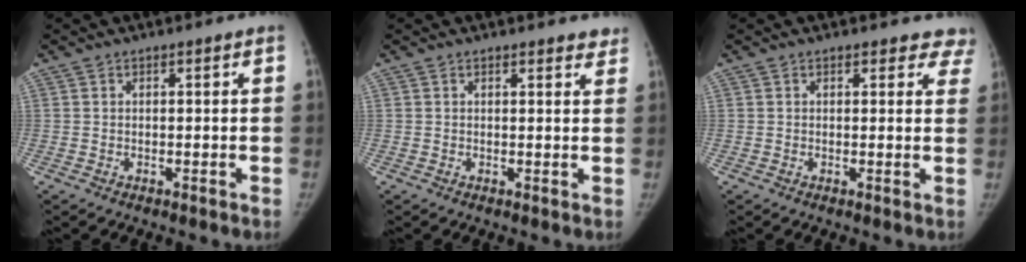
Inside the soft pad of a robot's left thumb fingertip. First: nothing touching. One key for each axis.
{"total": 3.3, "fx": 3.0, "fy": 1.0, "fz": 1.1, "tx": 0.007, "ty": -0.010, "tz": 0.025}
{"total": 5.8, "fx": 5.0, "fy": 2.5, "fz": 1.2, "tx": 0.034, "ty": -0.015, "tz": 0.034}